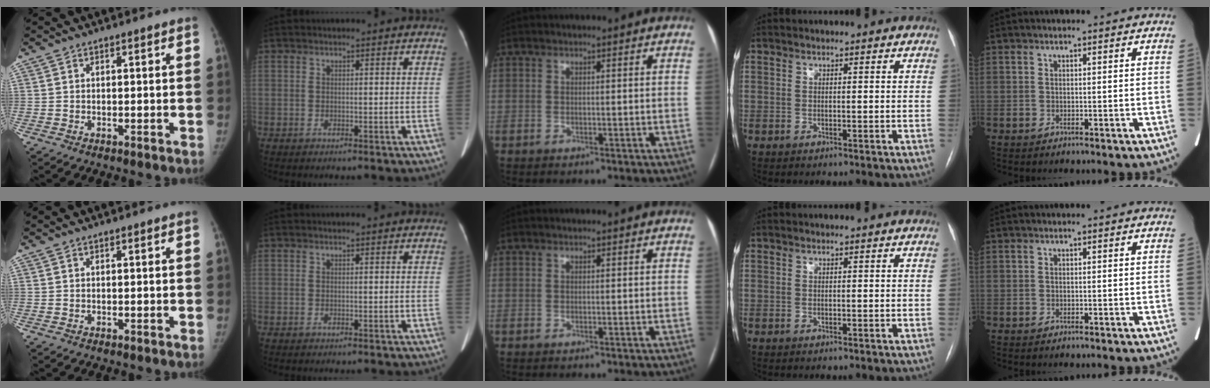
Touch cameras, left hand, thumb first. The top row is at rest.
{}